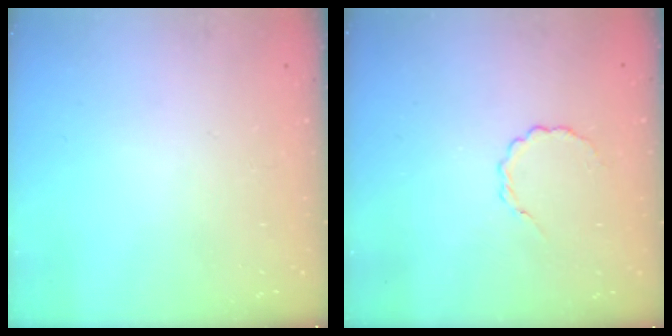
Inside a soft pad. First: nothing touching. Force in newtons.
{"total": 2.6, "press": 2.5, "slide": 0.9}